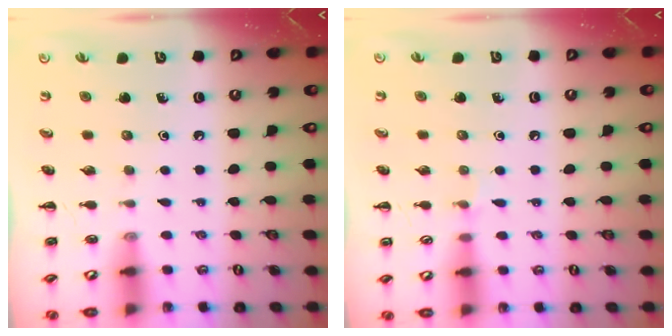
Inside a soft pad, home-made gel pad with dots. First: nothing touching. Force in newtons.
{"total": 4.1, "press": 3.9, "slide": 1.4}